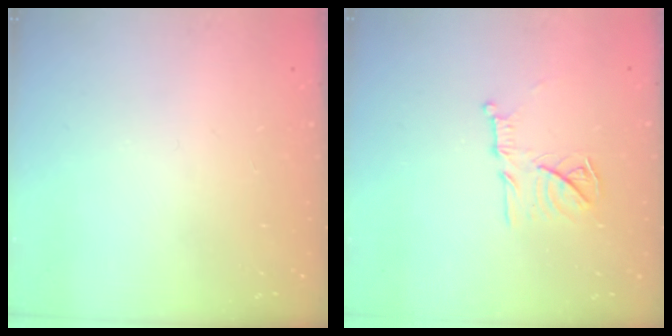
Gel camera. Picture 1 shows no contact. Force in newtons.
{"total": 12.5, "press": 12.5, "slide": 0.8}